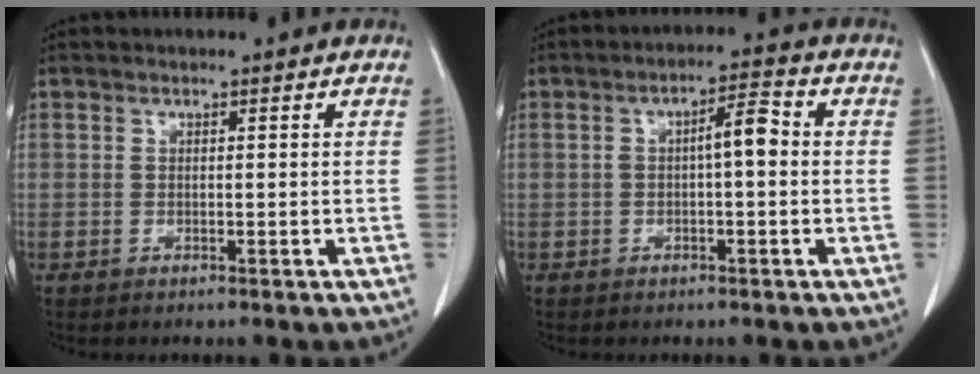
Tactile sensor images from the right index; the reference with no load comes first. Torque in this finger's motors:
{"motor_torque": [0.10, 0.01, 0.06, 0.04]}